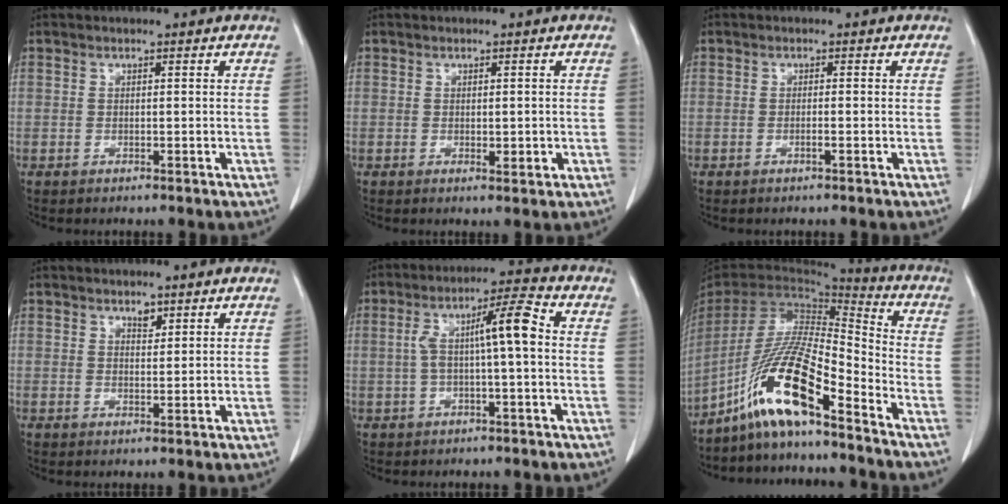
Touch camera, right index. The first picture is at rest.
{"total": 1.7, "force": [-0.2, 0.8, 1.5], "torque": [-0.019, -0.001, 0.004]}
{"total": 0.6, "force": [-0.3, -0.1, 0.5], "torque": [-0.009, 0.003, -0.004]}
{"total": 1.6, "force": [1.2, 0.7, 0.8], "torque": [-0.010, -0.004, 0.018]}
{"total": 8.1, "force": [0.4, 0.9, 8.0], "torque": [-0.145, 0.032, 0.007]}
{"total": 14.8, "force": [-9.9, 1.3, 11.0], "torque": [-0.218, -0.005, -0.187]}